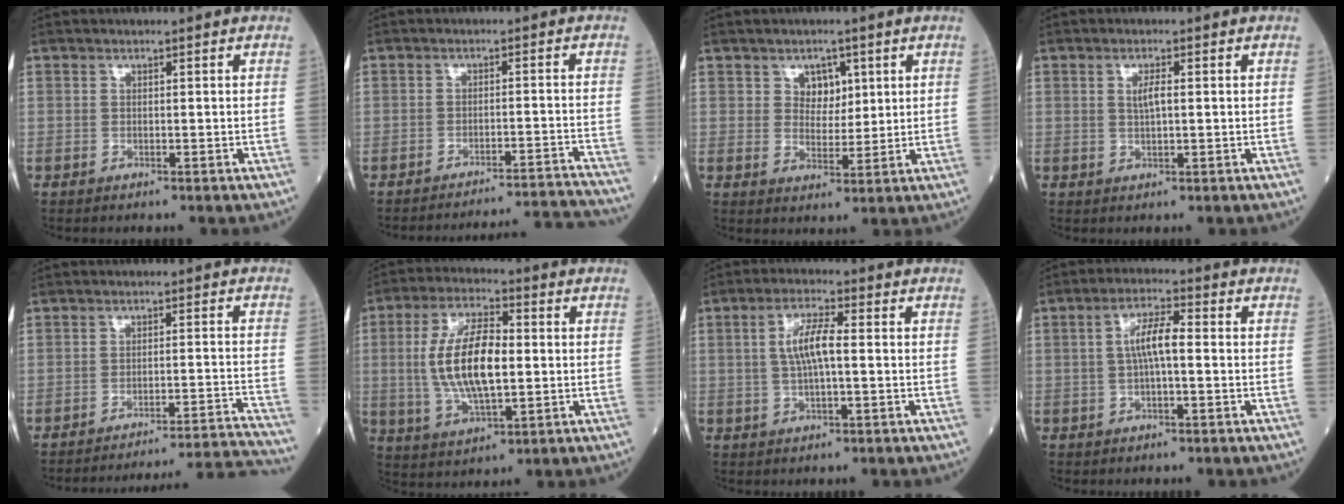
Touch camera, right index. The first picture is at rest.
{"total": 13.5, "force": [-13.2, -2.7, 0.8], "torque": [0.013, -0.007, -0.170]}
{"total": 3.9, "force": [1.8, 2.9, 1.9], "torque": [-0.022, 0.003, 0.030]}
{"total": 2.2, "force": [0.4, 0.5, 2.1], "torque": [-0.041, 0.000, 0.008]}
{"total": 19.0, "force": [-18.4, -3.6, 3.0], "torque": [-0.005, -0.022, -0.238]}
{"total": 12.8, "force": [0.3, 4.4, 12.0], "torque": [-0.245, 0.007, 0.008]}
{"total": 5.6, "force": [0.3, 1.1, 5.5], "torque": [-0.112, 0.012, 0.005]}
{"total": 5.3, "force": [0.0, 1.2, 5.2], "torque": [-0.100, 0.017, -0.003]}